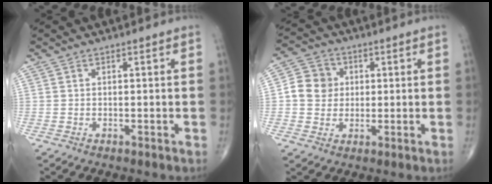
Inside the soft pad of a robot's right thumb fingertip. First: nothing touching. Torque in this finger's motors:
{"motor_torque": [-0.28, 0.34, 0.02, -0.01, 0.12]}